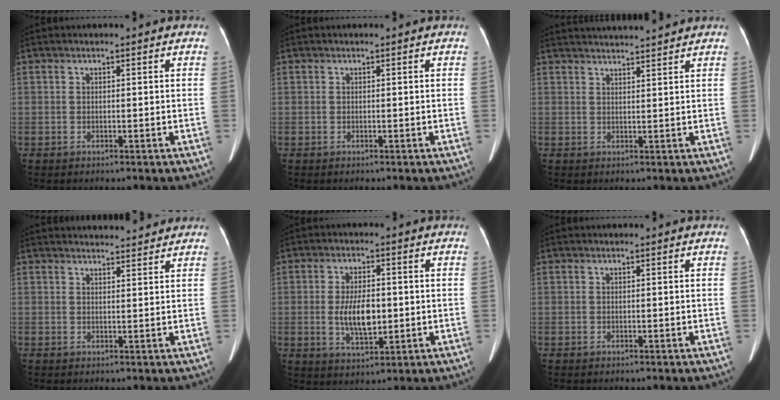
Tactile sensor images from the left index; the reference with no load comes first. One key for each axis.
{"total": 0.0}
{"total": 6.7, "fx": 6.5, "fy": 0.0, "fz": 1.5, "tx": -0.026, "ty": 0.021, "tz": 0.088}
{"total": 7.0, "fx": 6.8, "fy": 1.5, "fz": 1.0, "tx": -0.002, "ty": 0.015, "tz": 0.073}
{"total": 6.7, "fx": -0.8, "fy": 2.8, "fz": 6.1, "tx": -0.120, "ty": -0.011, "tz": -0.011}
{"total": 0.0}